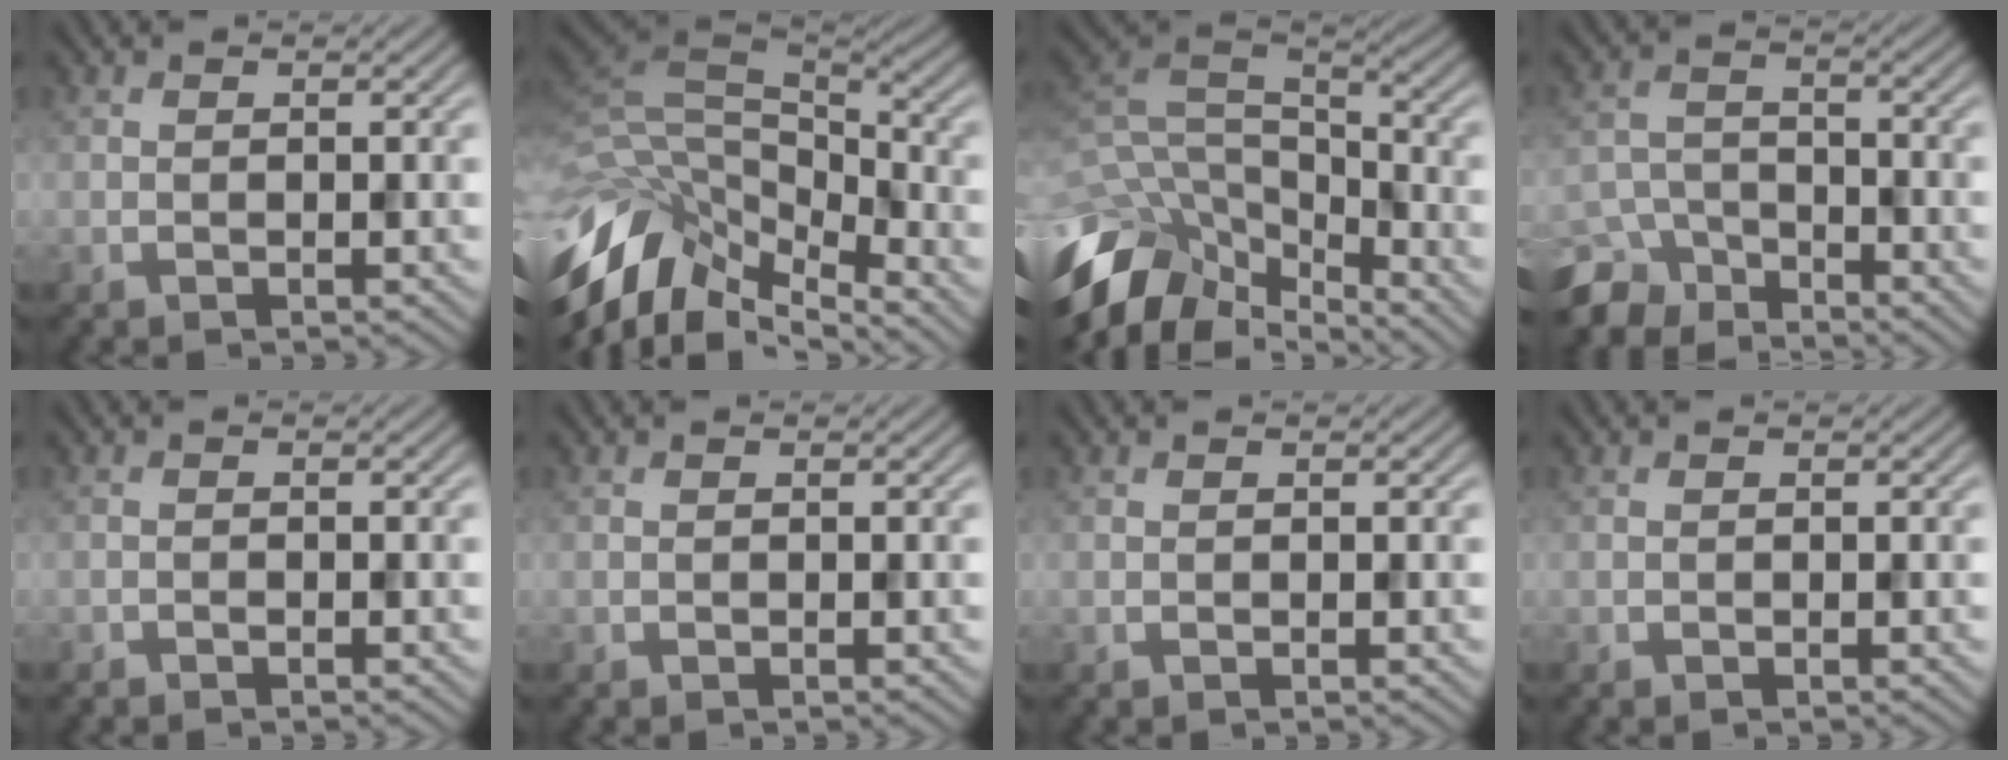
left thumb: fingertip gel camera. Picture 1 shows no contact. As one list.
[{"total": 14.7, "force": [-6.8, 8.1, 10.1], "torque": [-0.266, -0.036, -0.098]}, {"total": 12.8, "force": [-7.6, 6.8, 7.7], "torque": [-0.205, -0.004, -0.143]}, {"total": 6.6, "force": [-5.7, 2.8, 1.7], "torque": [-0.038, -0.005, -0.115]}, {"total": 0.6, "force": [-0.5, 0.1, 0.1], "torque": [-0.001, 0.000, -0.009]}, {"total": 0.0}, {"total": 0.0}, {"total": 0.0}]